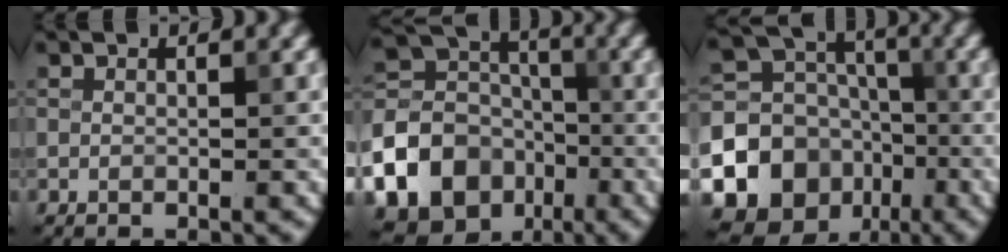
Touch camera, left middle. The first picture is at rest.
{"total": 16.4, "force": [-7.6, 13.6, 5.4], "torque": [-0.136, -0.041, -0.148]}
{"total": 16.2, "force": [-6.6, 14.0, 4.7], "torque": [-0.117, -0.041, -0.122]}